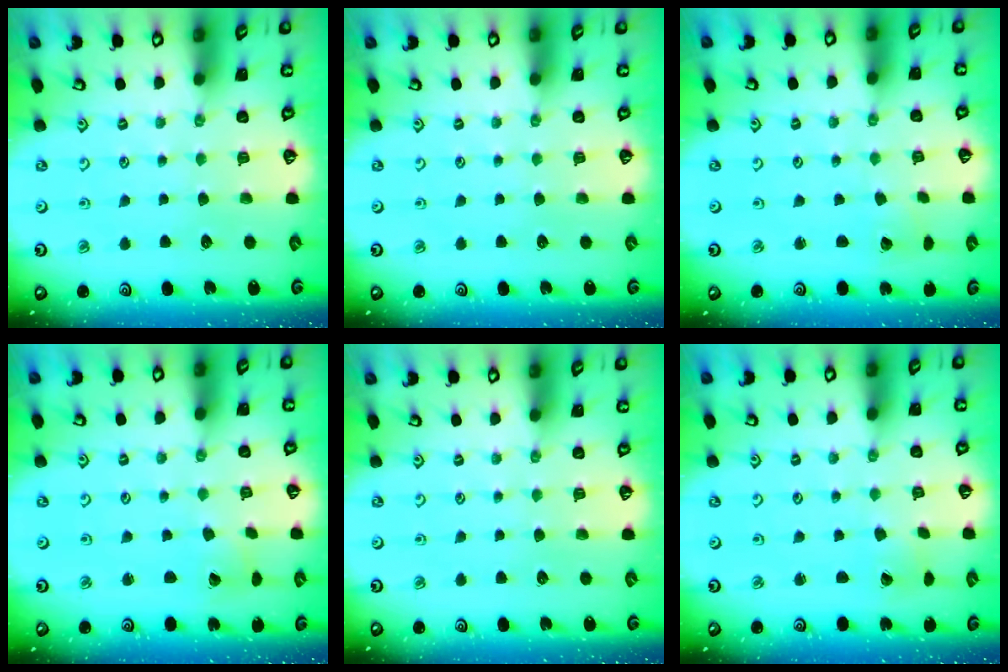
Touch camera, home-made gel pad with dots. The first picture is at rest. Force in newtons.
{"total": 0.0}
{"total": 1.3, "press": 1.3, "slide": 0.0}
{"total": 2.0, "press": 2.0, "slide": 0.3}
{"total": 0.0}
{"total": 0.0}